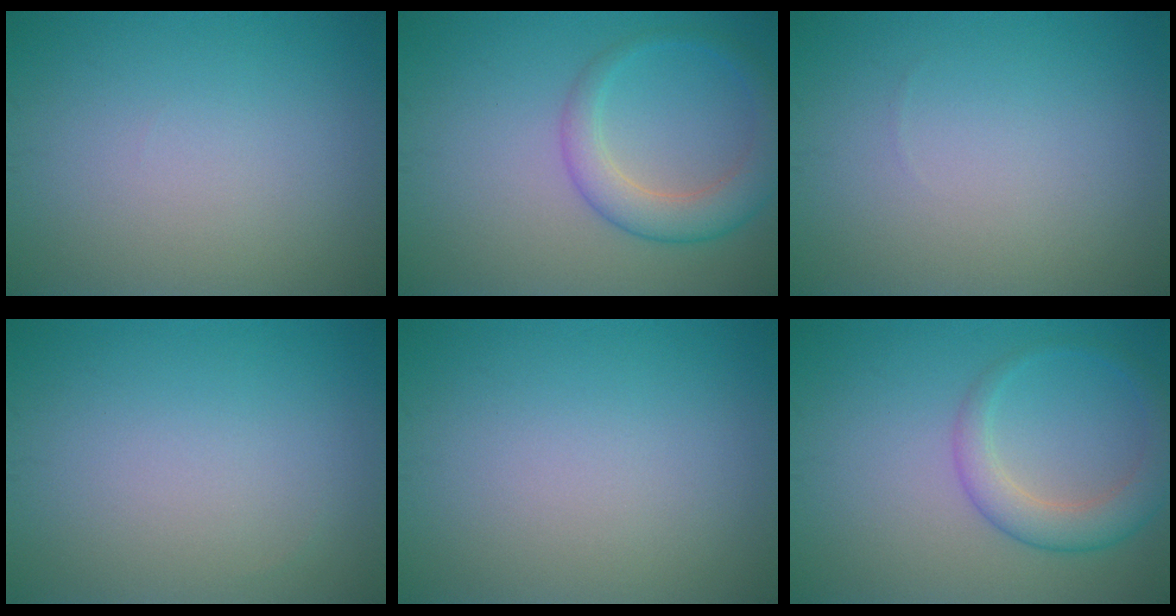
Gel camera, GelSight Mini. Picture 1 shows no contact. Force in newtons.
{"total": 4.1, "press": 4.0, "slide": 0.3}
{"total": 0.0}
{"total": 0.0}
{"total": 0.0}
{"total": 2.9, "press": 2.8, "slide": 0.1}